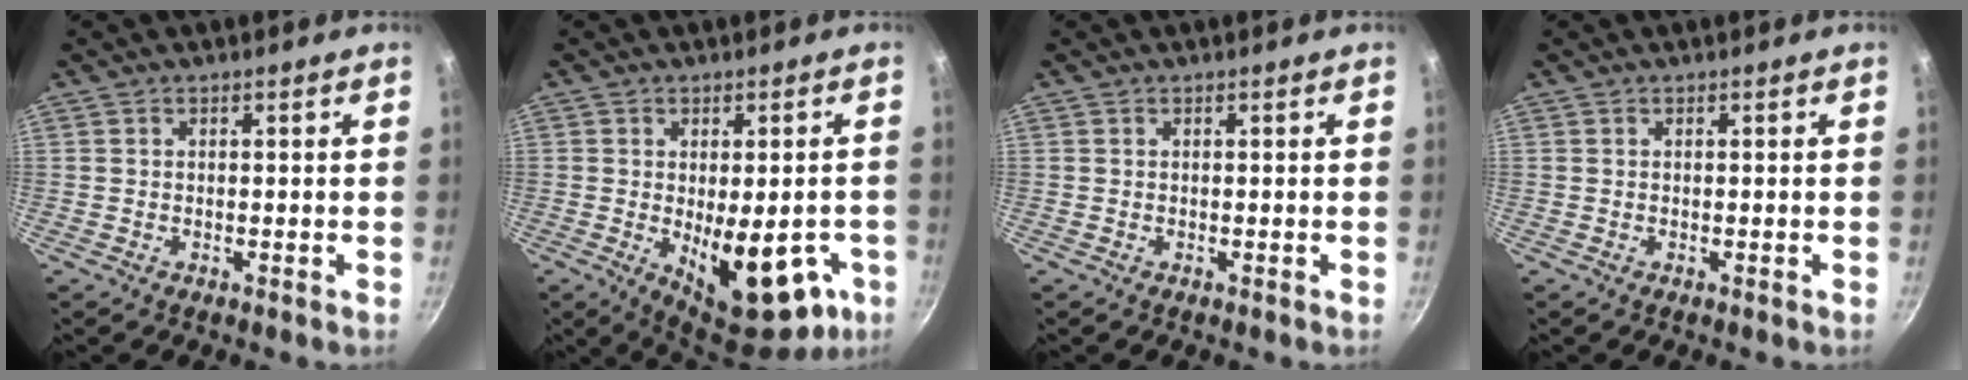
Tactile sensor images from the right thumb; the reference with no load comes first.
{"total": 16.9, "force": [-4.8, 8.0, 14.1], "torque": [-0.149, -0.012, -0.044]}
{"total": 0.0}
{"total": 0.0}